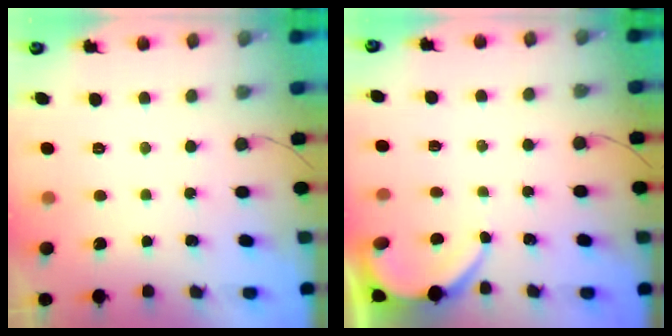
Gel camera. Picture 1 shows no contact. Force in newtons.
{"total": 3.1, "press": 3.0, "slide": 0.4}